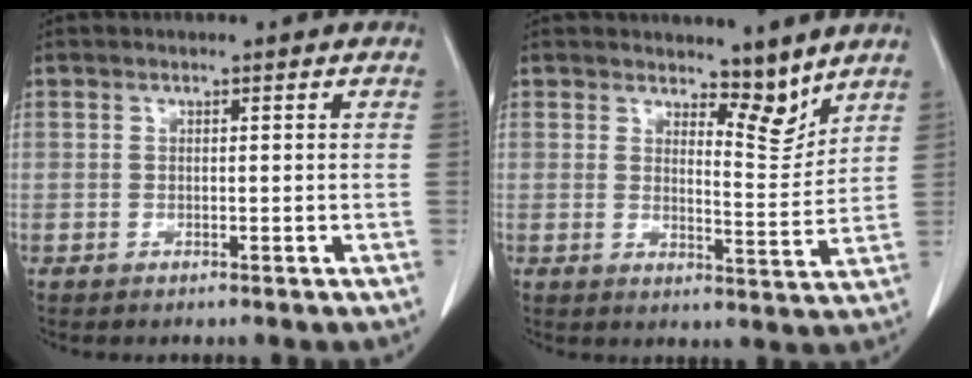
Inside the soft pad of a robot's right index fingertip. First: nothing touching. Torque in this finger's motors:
{"motor_torque": [-0.07, 0.26, 0.03, 0.00]}